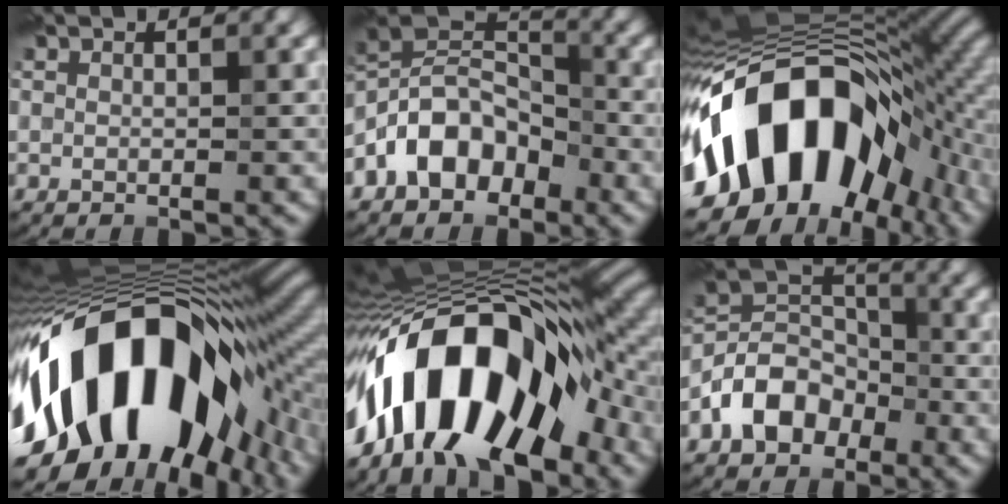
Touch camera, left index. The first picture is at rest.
{"total": 6.8, "force": [-4.1, 4.1, 3.6], "torque": [-0.050, 0.014, -0.092]}
{"total": 18.4, "force": [-5.3, 11.4, 13.4], "torque": [-0.223, 0.003, -0.101]}
{"total": 18.2, "force": [-5.0, 10.2, 14.2], "torque": [-0.240, -0.017, -0.087]}
{"total": 15.7, "force": [-6.0, 7.0, 12.7], "torque": [-0.194, 0.024, -0.114]}
{"total": 5.9, "force": [-3.5, 3.9, 2.9], "torque": [-0.041, 0.007, -0.075]}